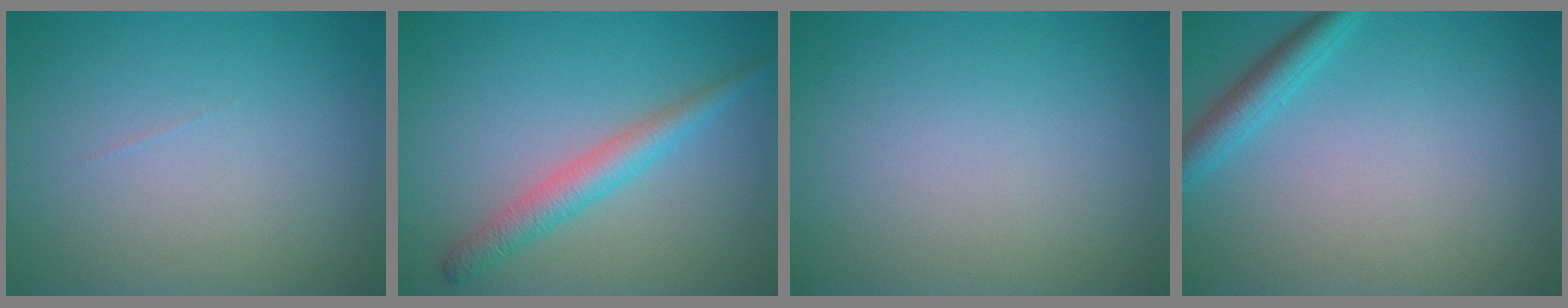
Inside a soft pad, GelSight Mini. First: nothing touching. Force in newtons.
{"total": 3.0, "press": 3.0, "slide": 0.1}
{"total": 0.0}
{"total": 2.4, "press": 2.4, "slide": 0.1}